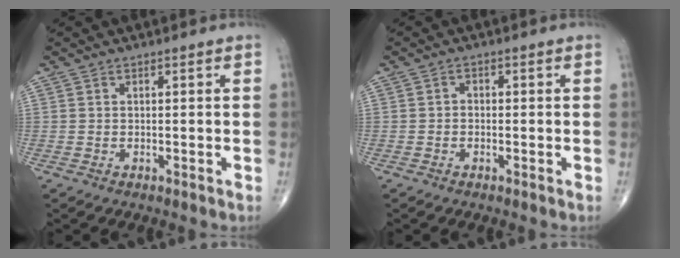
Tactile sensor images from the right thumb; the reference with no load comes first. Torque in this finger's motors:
{"motor_torque": [-0.38, 0.34, 0.02, -0.05, 0.00]}